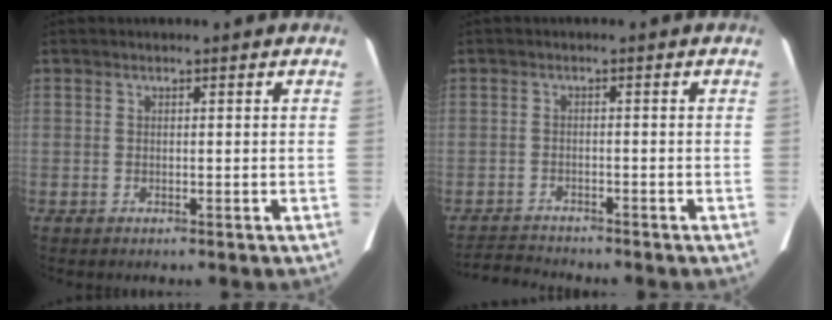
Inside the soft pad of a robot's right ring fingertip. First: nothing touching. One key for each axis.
{"total": 4.1, "fx": -4.1, "fy": -0.2, "fz": 0.2, "tx": -0.007, "ty": -0.019, "tz": -0.070}